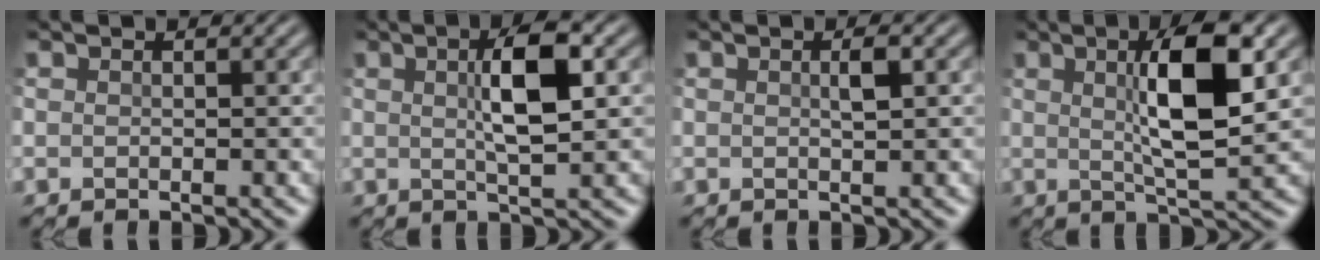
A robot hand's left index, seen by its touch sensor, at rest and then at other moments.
{"total": 4.9, "force": [1.2, 1.0, 4.6], "torque": [-0.087, 0.010, 0.019]}
{"total": 1.5, "force": [0.3, 0.3, 1.4], "torque": [-0.029, 0.001, 0.008]}
{"total": 6.9, "force": [1.7, 1.2, 6.6], "torque": [-0.108, 0.009, 0.027]}